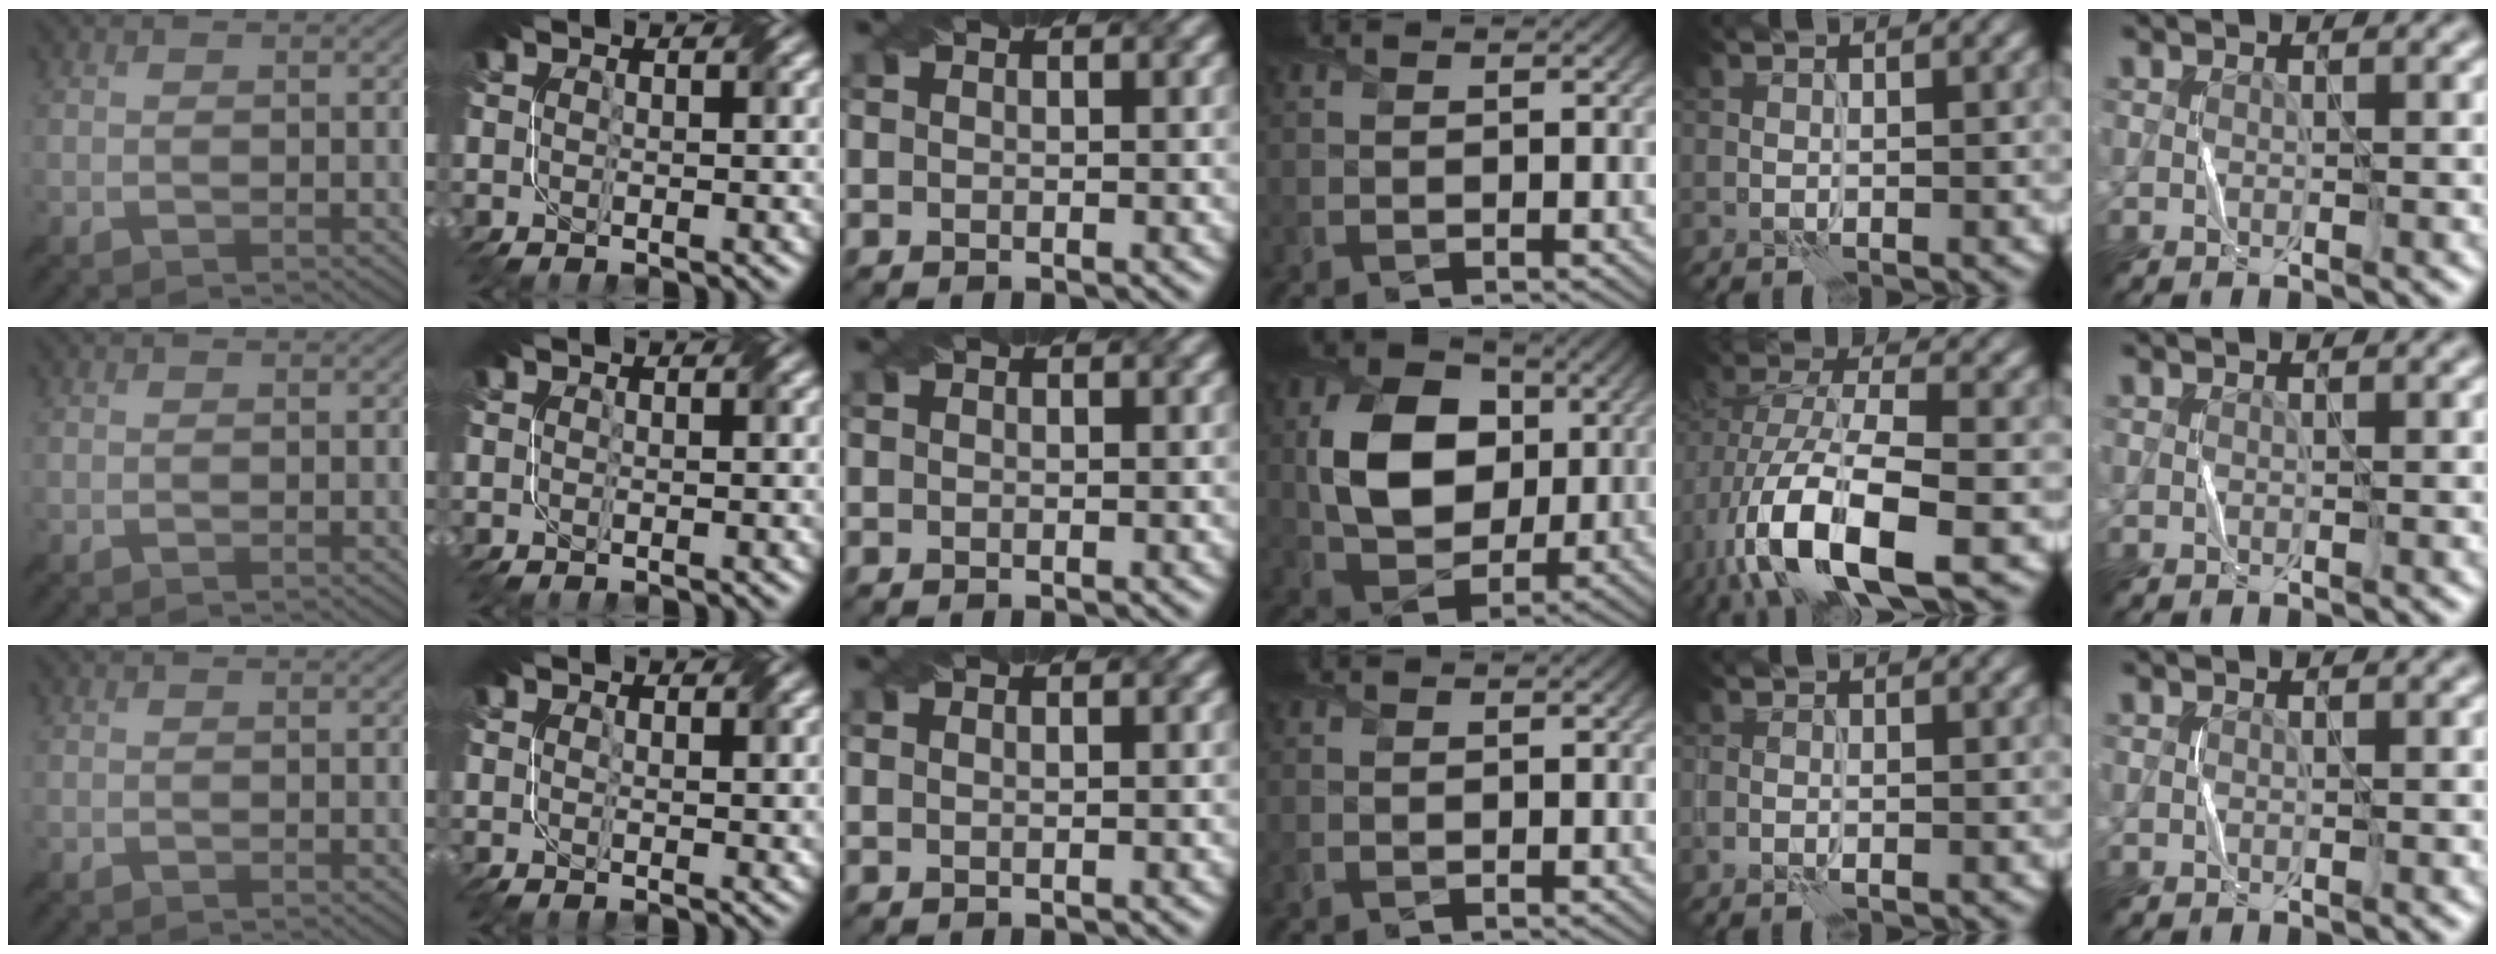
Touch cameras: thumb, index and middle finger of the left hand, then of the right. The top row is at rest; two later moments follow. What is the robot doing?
{"motion": "fold", "object": "bandage"}